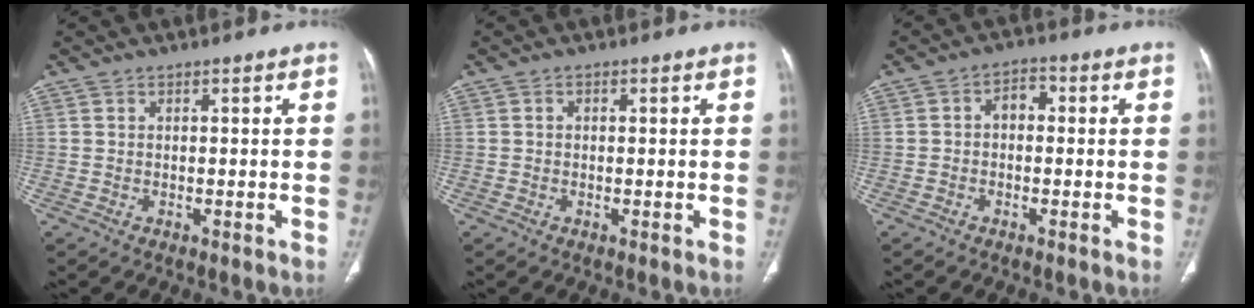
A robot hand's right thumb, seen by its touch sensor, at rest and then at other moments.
{"total": 0.7, "force": [0.0, 0.5, 0.4], "torque": [-0.004, 0.003, -0.002]}
{"total": 3.7, "force": [-0.1, 2.5, 2.6], "torque": [-0.028, 0.016, -0.013]}